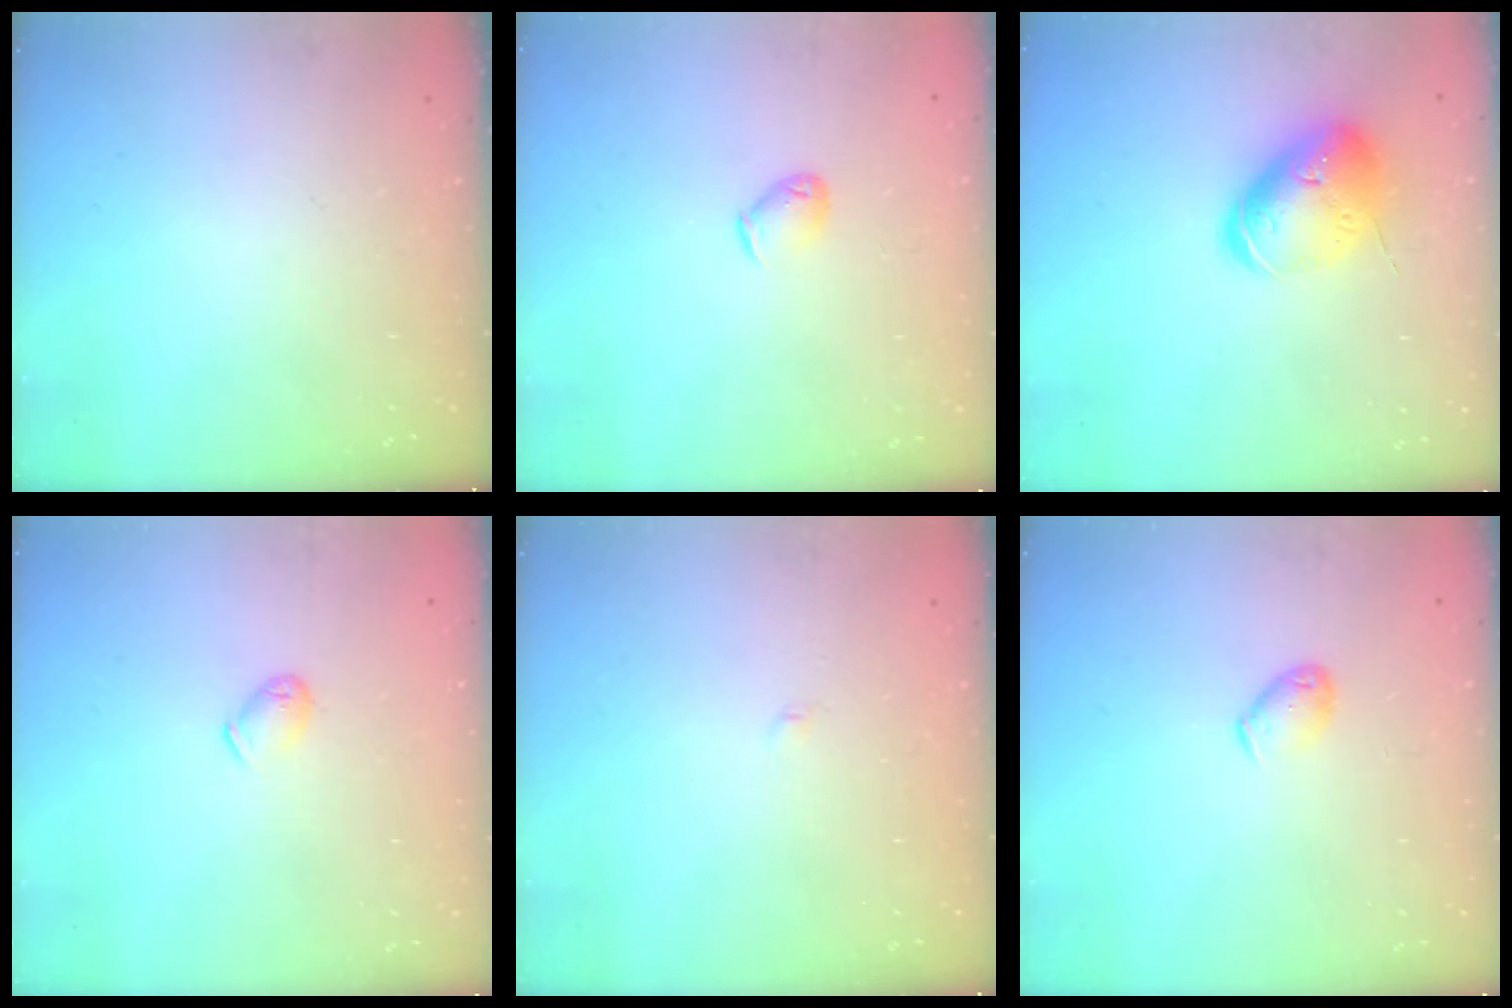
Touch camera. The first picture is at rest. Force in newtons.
{"total": 4.0, "press": 3.9, "slide": 0.9}
{"total": 14.6, "press": 14.5, "slide": 2.3}
{"total": 7.2, "press": 7.1, "slide": 0.9}
{"total": 2.0, "press": 2.0, "slide": 0.2}
{"total": 5.0, "press": 5.0, "slide": 0.7}